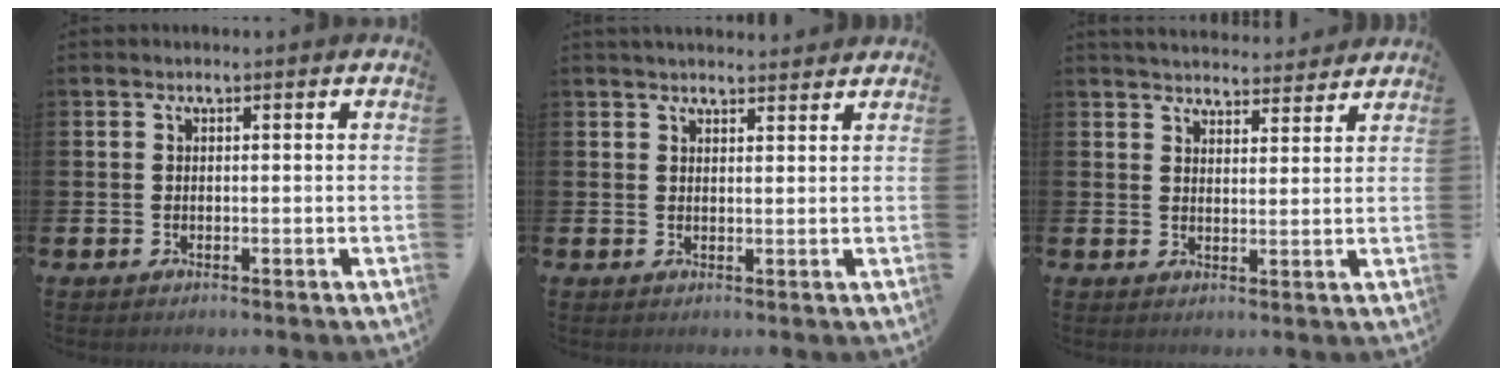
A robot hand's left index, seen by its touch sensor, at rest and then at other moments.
{"total": 2.7, "force": [2.6, 0.4, 0.3], "torque": [0.002, -0.015, 0.045]}
{"total": 4.4, "force": [4.4, 0.6, 0.1], "torque": [-0.008, -0.027, 0.078]}